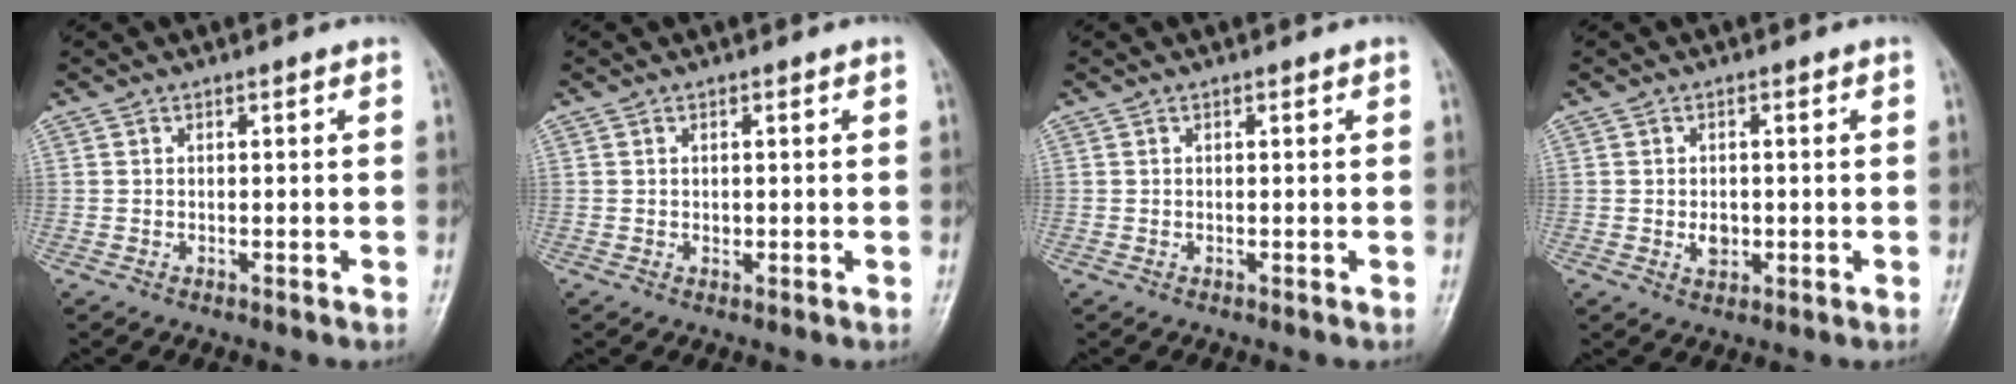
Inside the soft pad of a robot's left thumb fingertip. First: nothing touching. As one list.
[{"total": 0.8, "force": [0.1, 0.7, 0.3], "torque": [0.000, 0.001, 0.000]}, {"total": 0.0}, {"total": 2.8, "force": [-0.3, 2.2, 1.8], "torque": [-0.018, 0.000, -0.004]}]